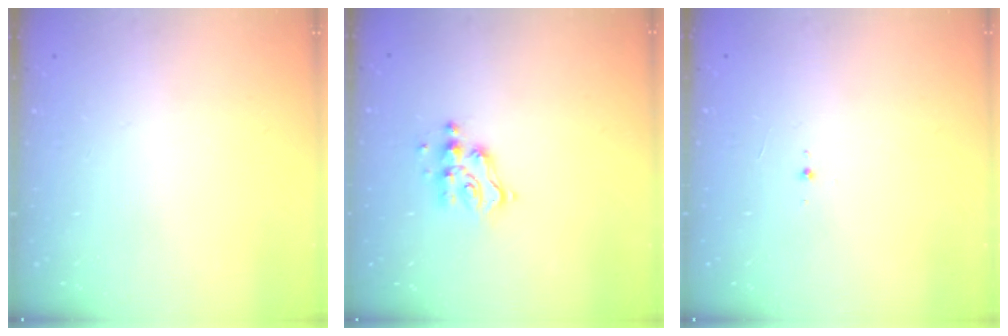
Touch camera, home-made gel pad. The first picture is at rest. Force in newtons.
{"total": 7.3, "press": 7.3, "slide": 0.1}
{"total": 2.7, "press": 2.5, "slide": 0.8}